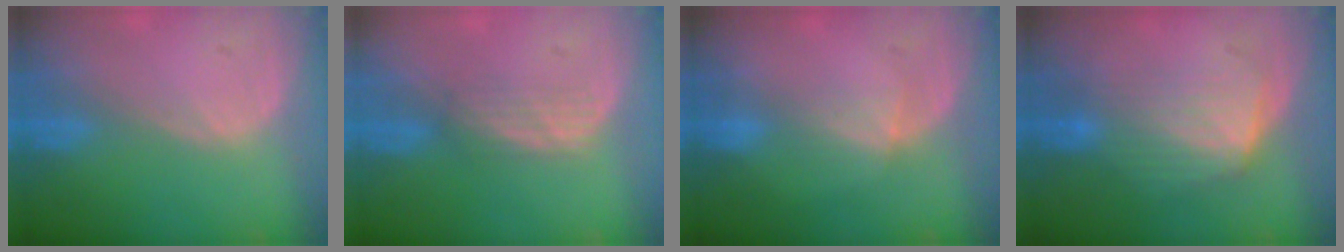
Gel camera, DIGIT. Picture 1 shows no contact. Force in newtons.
{"total": 2.9, "press": 2.6, "slide": 1.4}
{"total": 2.4, "press": 2.1, "slide": 1.2}
{"total": 6.3, "press": 6.0, "slide": 1.9}